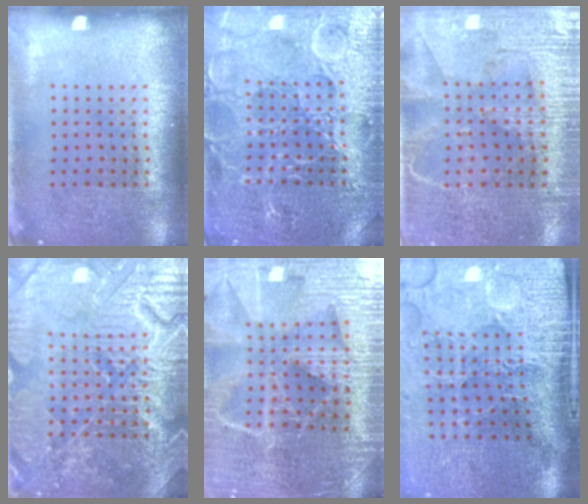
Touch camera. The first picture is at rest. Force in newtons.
{"total": 4.4, "press": 4.4, "slide": 0.5}
{"total": 3.2, "press": 3.0, "slide": 1.3}
{"total": 5.4, "press": 5.3, "slide": 0.7}
{"total": 4.9, "press": 4.5, "slide": 1.8}
{"total": 5.0, "press": 4.0, "slide": 2.9}